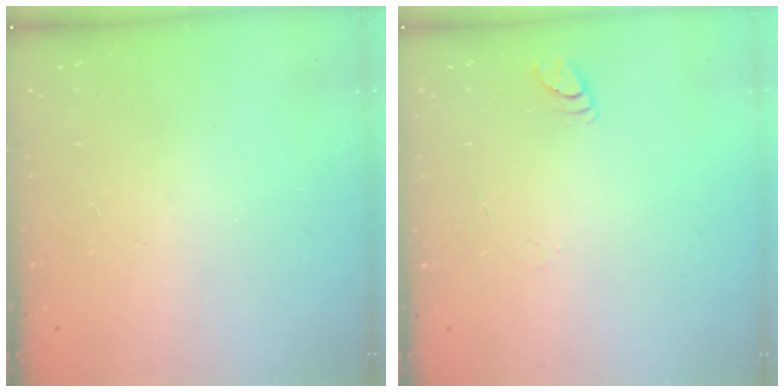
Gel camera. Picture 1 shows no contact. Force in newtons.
{"total": 5.1, "press": 5.0, "slide": 0.5}